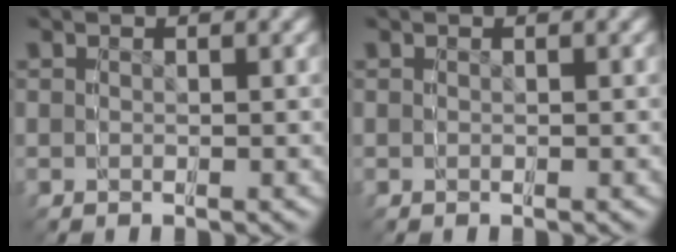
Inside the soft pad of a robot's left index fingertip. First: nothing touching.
{"total": 0.0}